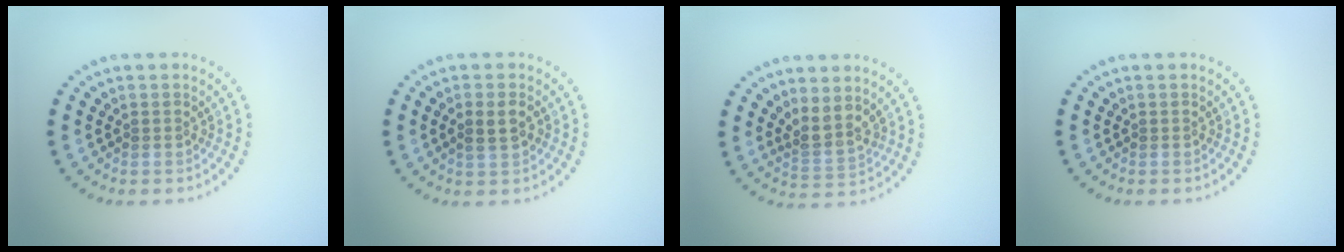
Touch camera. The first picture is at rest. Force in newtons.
{"total": 2.2, "press": 2.2, "slide": 0.3}
{"total": 2.5, "press": 1.9, "slide": 1.6}
{"total": 0.0}